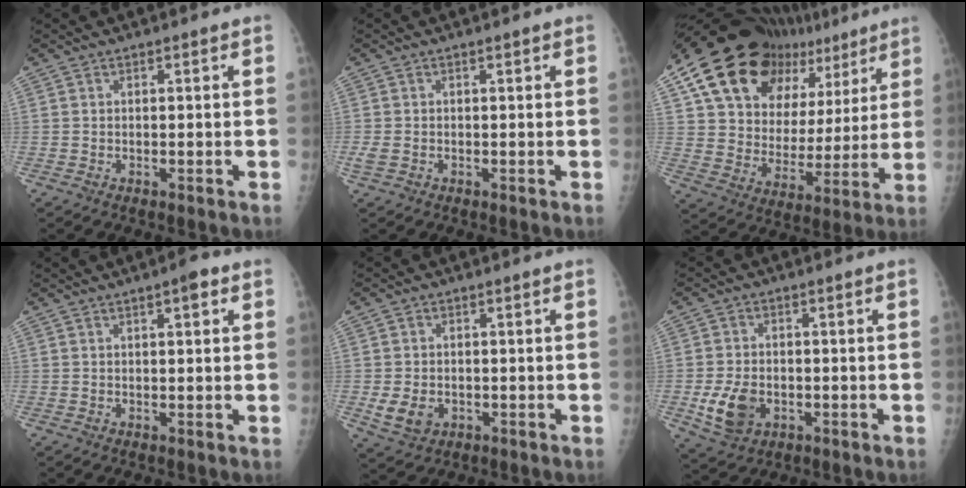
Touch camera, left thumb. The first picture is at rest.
{"total": 2.0, "force": [0.0, 1.3, 1.5], "torque": [-0.040, 0.005, 0.004]}
{"total": 23.5, "force": [14.1, 14.2, 12.3], "torque": [-0.152, -0.020, 0.235]}
{"total": 2.9, "force": [1.4, 0.8, 2.4], "torque": [-0.029, 0.000, 0.015]}
{"total": 5.1, "force": [-1.1, 4.0, 3.0], "torque": [-0.047, -0.002, -0.009]}
{"total": 7.8, "force": [-1.9, 5.6, 5.0], "torque": [-0.083, 0.001, -0.028]}